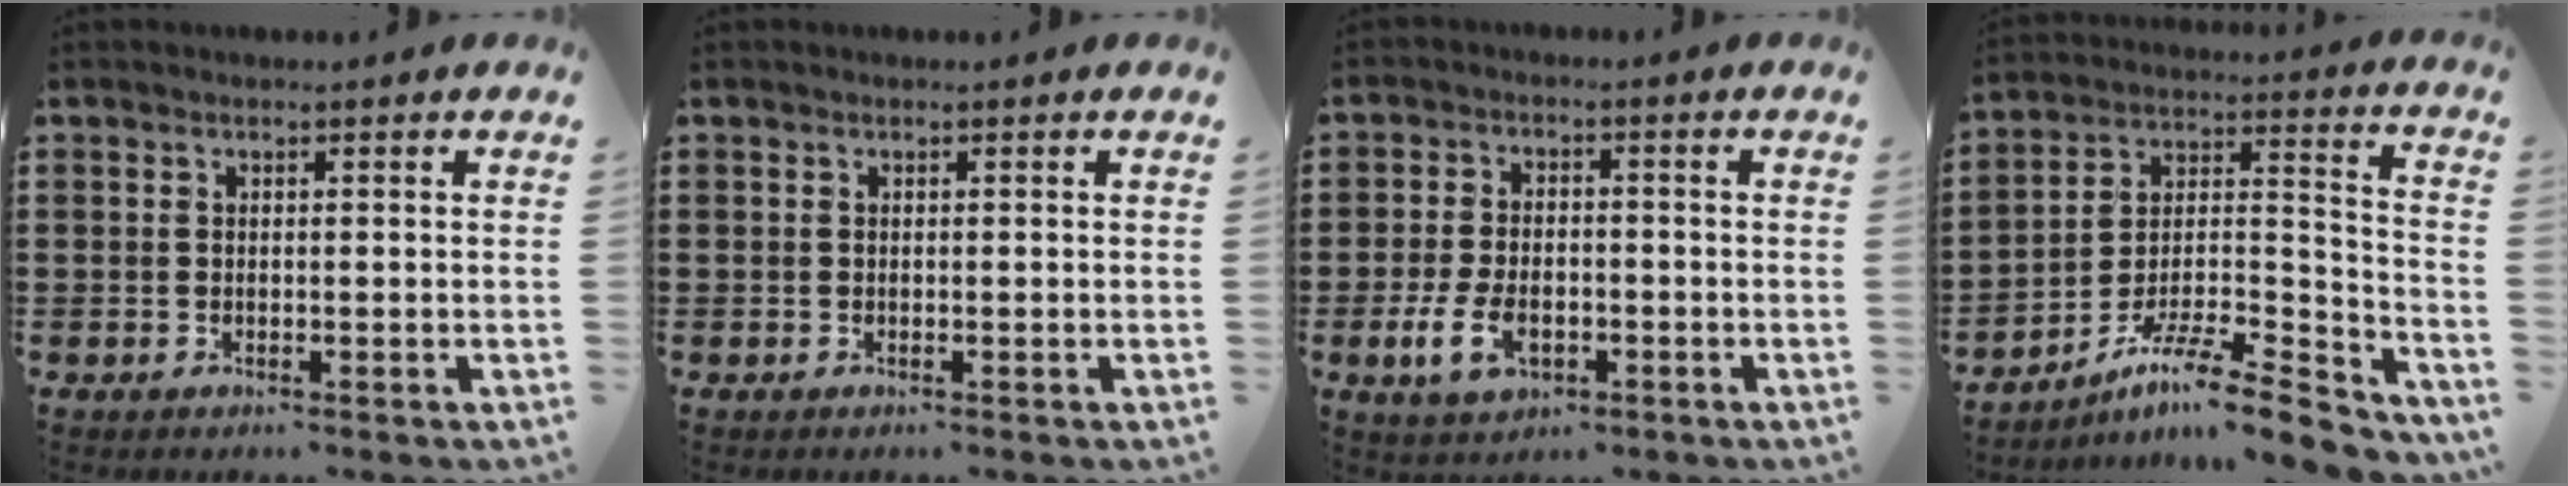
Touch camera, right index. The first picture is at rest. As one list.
[{"total": 0.0}, {"total": 5.7, "force": [-2.0, 3.3, 4.2], "torque": [-0.099, -0.003, -0.040]}, {"total": 10.4, "force": [-8.3, 1.1, 6.2], "torque": [-0.093, 0.014, -0.159]}]